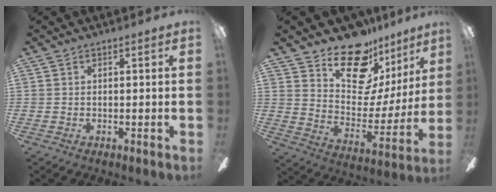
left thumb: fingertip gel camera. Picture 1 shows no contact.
{"total": 19.4, "force": [14.2, 9.9, 8.7], "torque": [-0.134, -0.103, 0.253]}